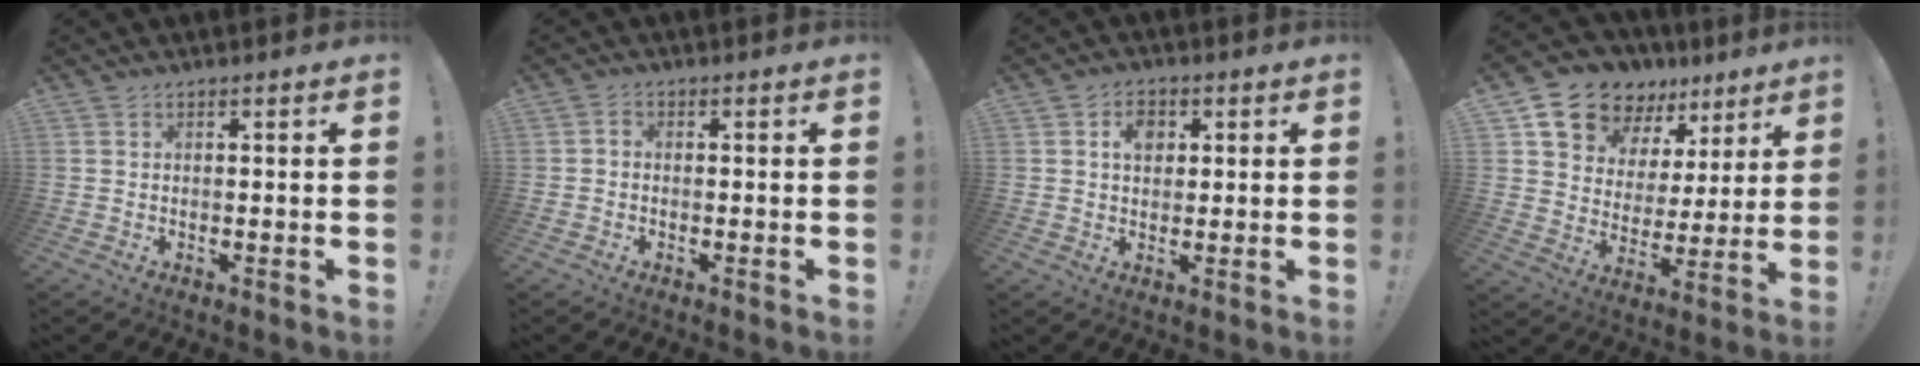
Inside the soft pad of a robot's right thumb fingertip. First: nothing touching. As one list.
[{"total": 1.2, "force": [-0.9, 0.5, 0.6], "torque": [-0.009, 0.004, -0.016]}, {"total": 5.0, "force": [1.4, 3.8, 3.0], "torque": [-0.038, 0.003, 0.021]}, {"total": 14.2, "force": [10.7, 8.3, 4.1], "torque": [-0.083, -0.077, 0.204]}]